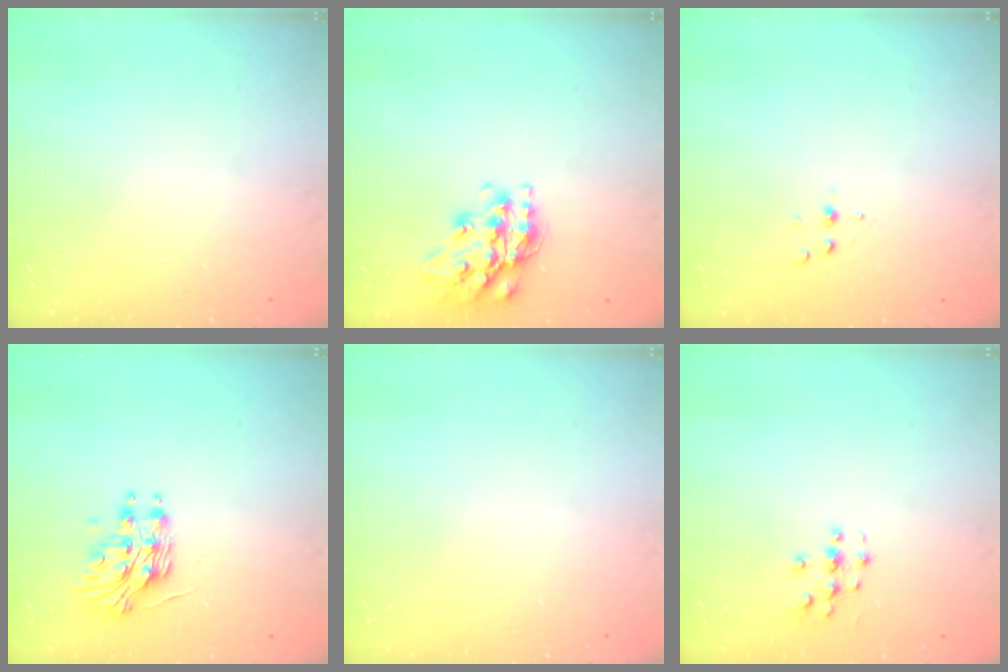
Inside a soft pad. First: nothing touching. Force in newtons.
{"total": 16.9, "press": 16.9, "slide": 1.2}
{"total": 2.5, "press": 2.4, "slide": 0.2}
{"total": 11.0, "press": 11.0, "slide": 0.9}
{"total": 0.0}
{"total": 3.0, "press": 3.0, "slide": 0.3}